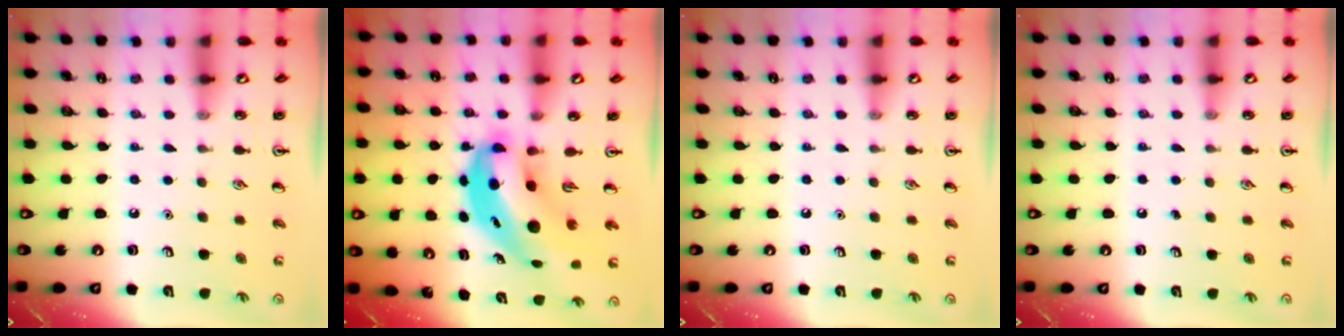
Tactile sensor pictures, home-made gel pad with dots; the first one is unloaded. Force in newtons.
{"total": 8.8, "press": 8.4, "slide": 2.5}
{"total": 0.0}
{"total": 0.0}